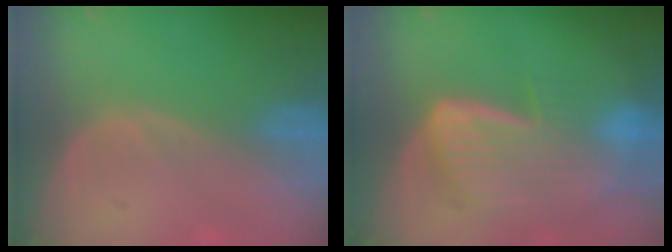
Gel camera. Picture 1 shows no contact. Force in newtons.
{"total": 8.2, "press": 7.5, "slide": 3.4}